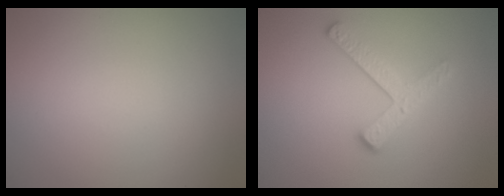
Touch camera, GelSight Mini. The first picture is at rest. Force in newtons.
{"total": 3.0, "press": 2.5, "slide": 1.8}